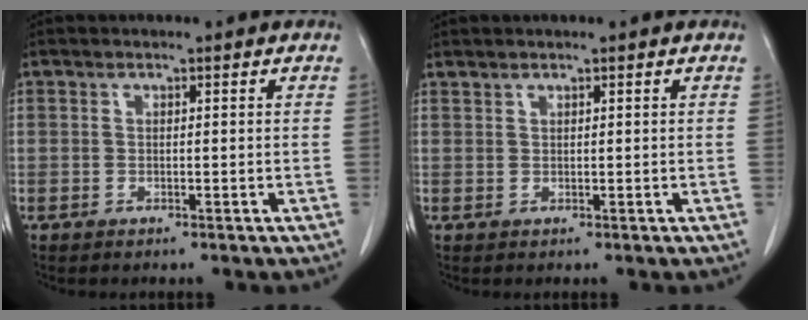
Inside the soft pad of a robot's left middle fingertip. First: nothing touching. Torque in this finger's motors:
{"motor_torque": [-0.08, -0.37, -0.05, 0.00]}